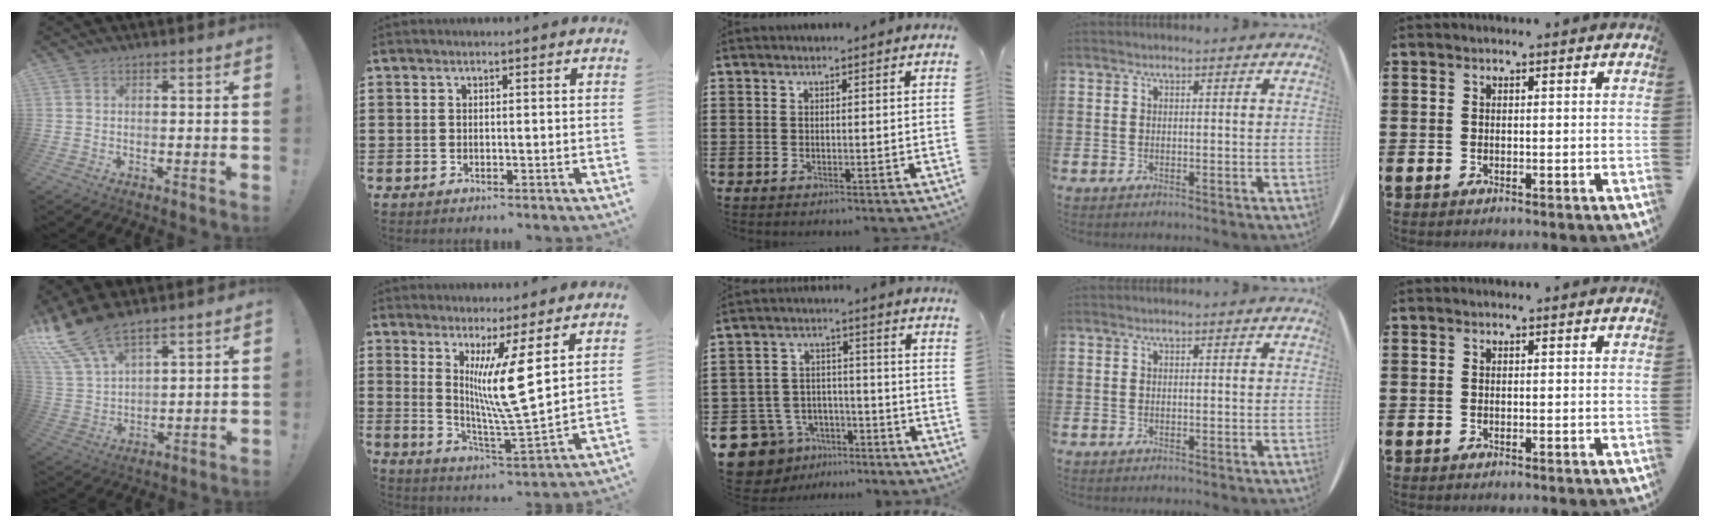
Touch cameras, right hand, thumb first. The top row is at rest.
{"thumb": {"total": 13.3, "force": [10.5, 5.0, 6.6], "torque": [-0.137, -0.057, 0.199]}, "index": {"total": 9.0, "force": [3.9, -0.6, 8.1], "torque": [-0.146, -0.030, 0.060]}, "middle": {"total": 8.4, "force": [-6.8, 4.8, 1.3], "torque": [-0.061, 0.020, -0.135]}}